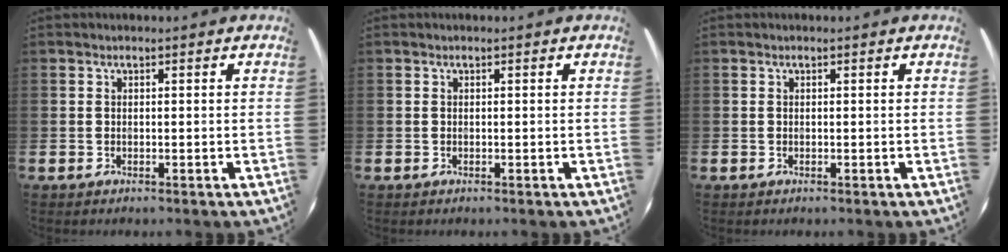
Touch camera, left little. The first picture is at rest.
{"total": 0.0}
{"total": 0.0}